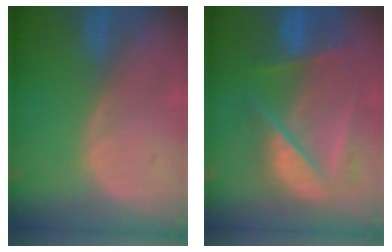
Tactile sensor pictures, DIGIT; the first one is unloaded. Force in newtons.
{"total": 9.9, "press": 8.3, "slide": 5.4}